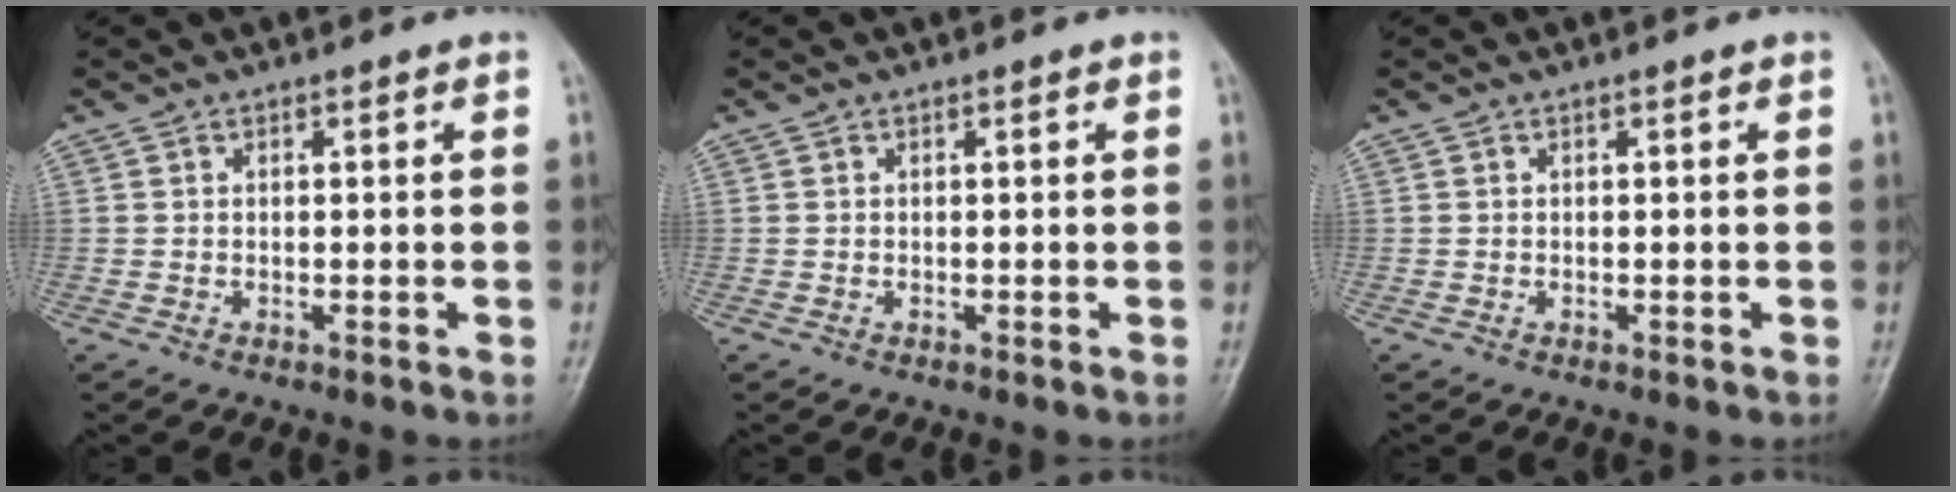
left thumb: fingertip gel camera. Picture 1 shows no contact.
{"total": 0.0}
{"total": 0.0}